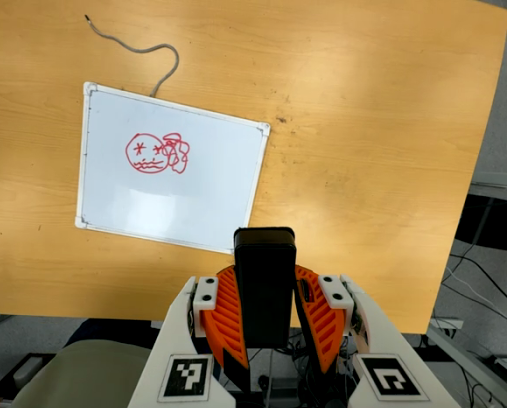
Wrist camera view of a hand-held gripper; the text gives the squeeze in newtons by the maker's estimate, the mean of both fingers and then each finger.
{"total": 9.9, "left": 8.1, "right": 11.7}